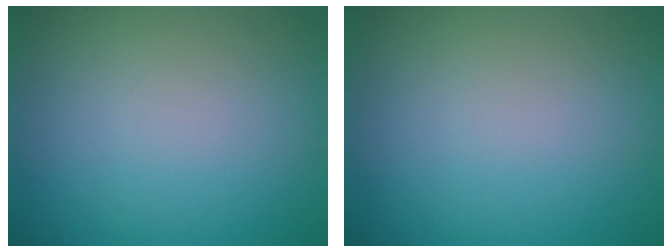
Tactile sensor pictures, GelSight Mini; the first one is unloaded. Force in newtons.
{"total": 0.0}